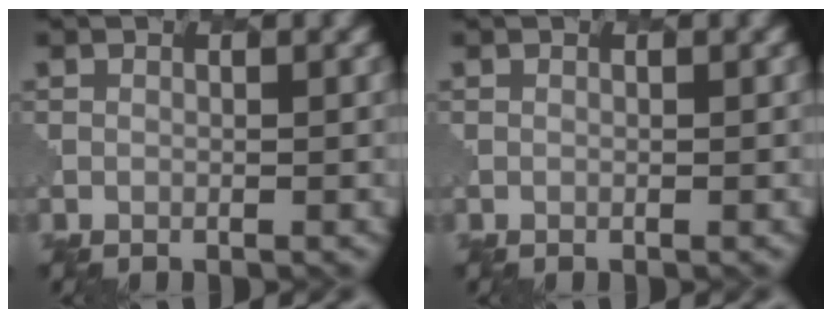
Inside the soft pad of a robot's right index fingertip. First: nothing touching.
{"total": 0.0}